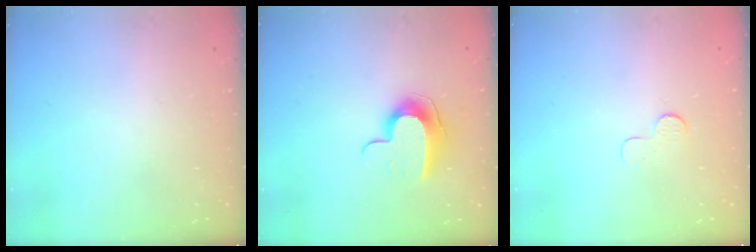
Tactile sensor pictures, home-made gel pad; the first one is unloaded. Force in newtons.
{"total": 9.8, "press": 9.8, "slide": 0.6}
{"total": 3.7, "press": 3.7, "slide": 0.4}